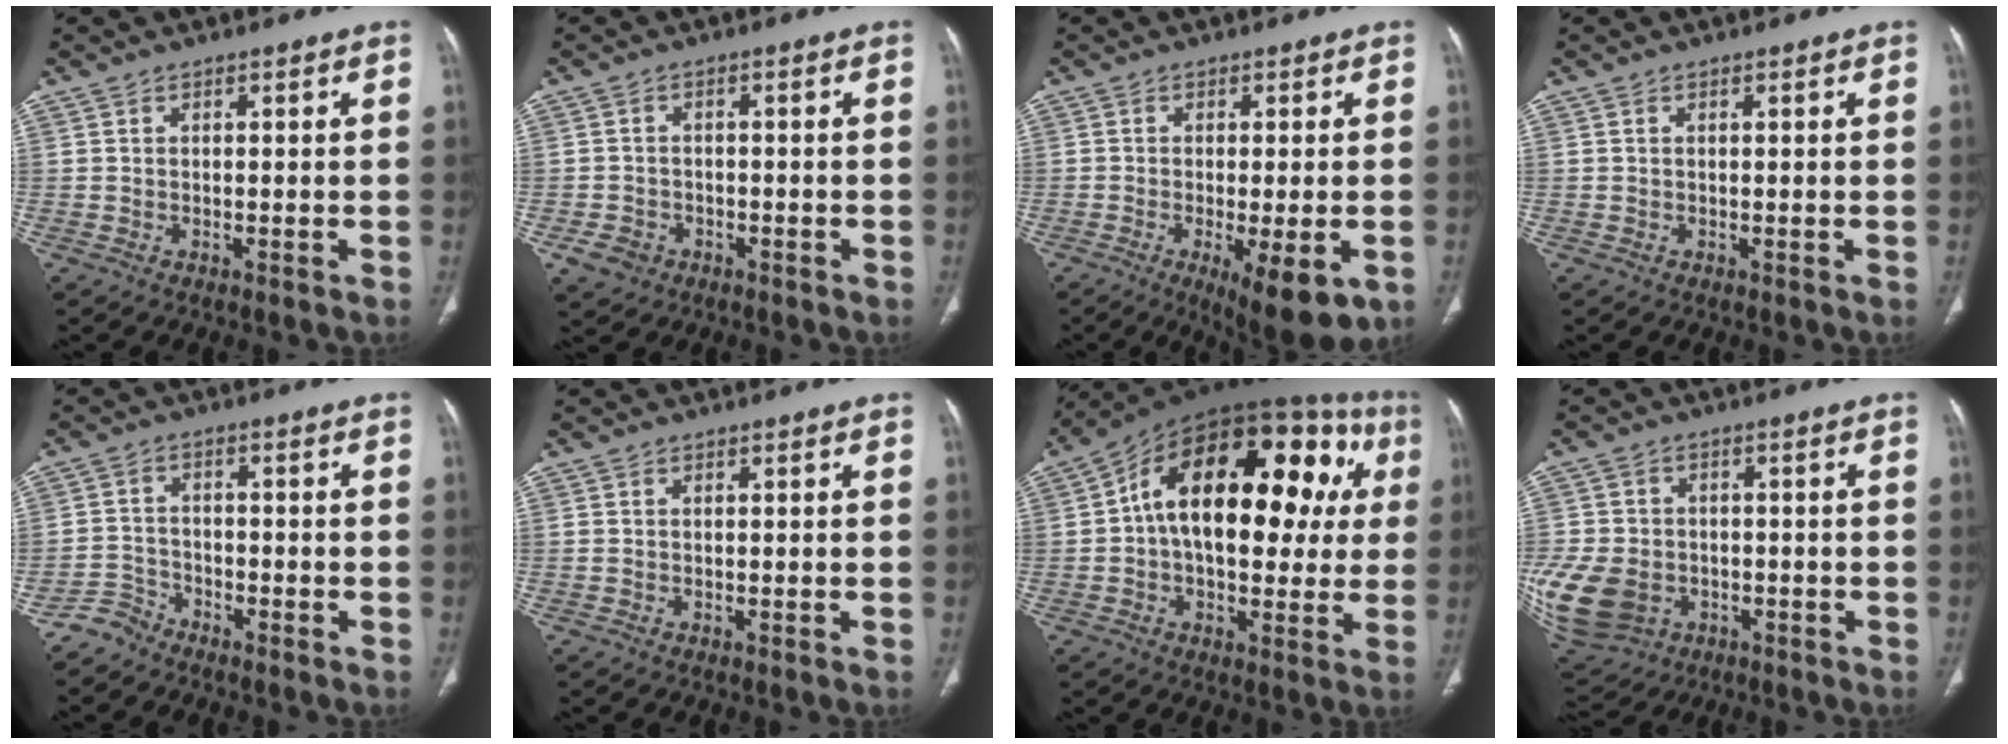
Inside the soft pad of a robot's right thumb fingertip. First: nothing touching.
{"total": 4.1, "force": [-2.0, 3.3, 1.4], "torque": [-0.022, 0.012, -0.026]}
{"total": 11.0, "force": [-4.2, 3.5, 9.5], "torque": [-0.134, -0.015, -0.055]}
{"total": 0.0}
{"total": 3.5, "force": [-3.2, 1.5, -0.4], "torque": [0.012, 0.015, -0.068]}
{"total": 0.0}
{"total": 26.9, "force": [4.2, 14.3, 22.4], "torque": [-0.312, 0.049, 0.055]}
{"total": 20.1, "force": [-5.7, 15.9, 10.9], "torque": [-0.281, 0.010, -0.082]}